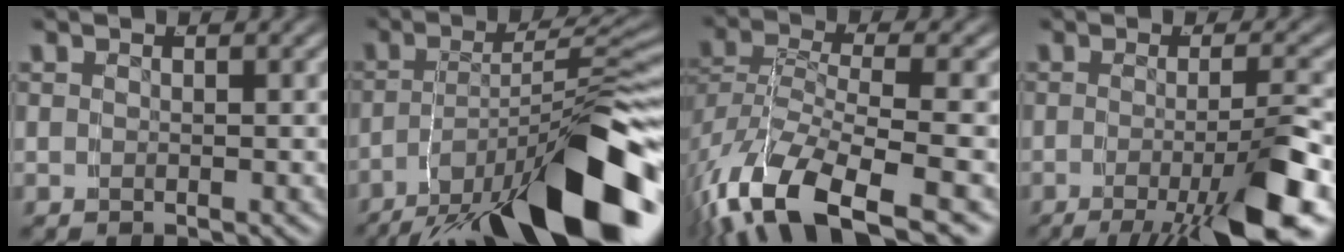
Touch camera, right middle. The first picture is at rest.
{"total": 13.9, "force": [-7.5, 3.9, 11.0], "torque": [-0.146, 0.003, -0.109]}
{"total": 9.6, "force": [-5.5, 4.4, 6.5], "torque": [-0.149, -0.041, -0.063]}
{"total": 9.4, "force": [-4.7, 2.2, 7.8], "torque": [-0.112, -0.016, -0.069]}